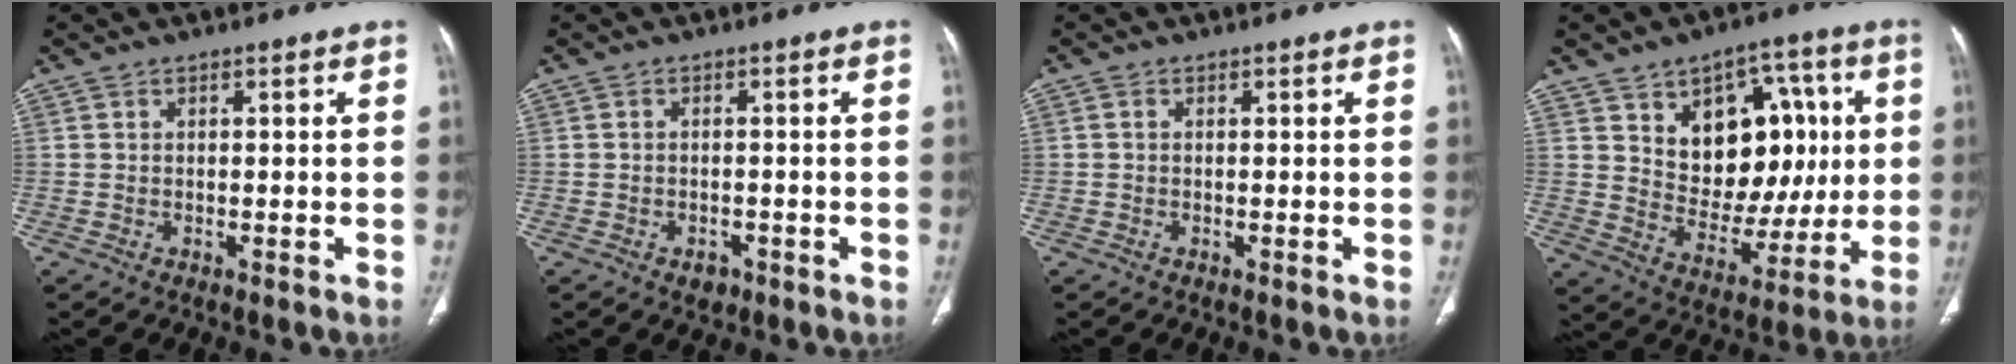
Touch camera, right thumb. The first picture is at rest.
{"total": 2.1, "force": [-1.1, 1.5, 0.9], "torque": [-0.006, 0.005, -0.010]}
{"total": 0.0}
{"total": 18.9, "force": [4.7, 12.4, 13.5], "torque": [-0.137, -0.007, 0.088]}